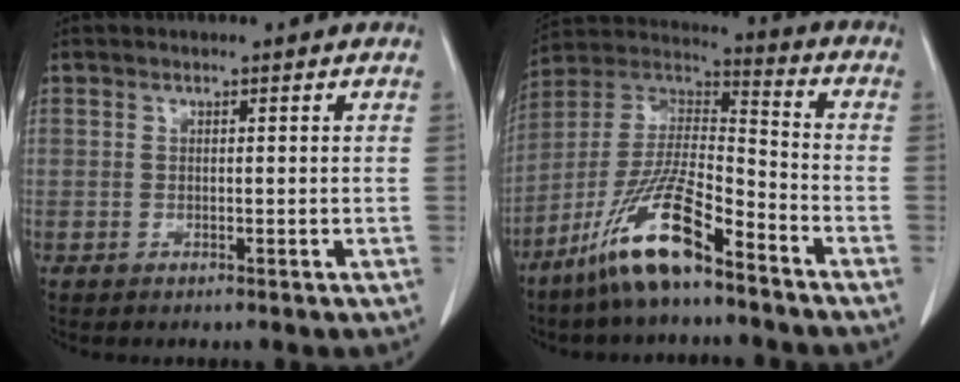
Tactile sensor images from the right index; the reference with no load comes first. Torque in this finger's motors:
{"motor_torque": [1.14, -1.00, 0.47, 0.21]}